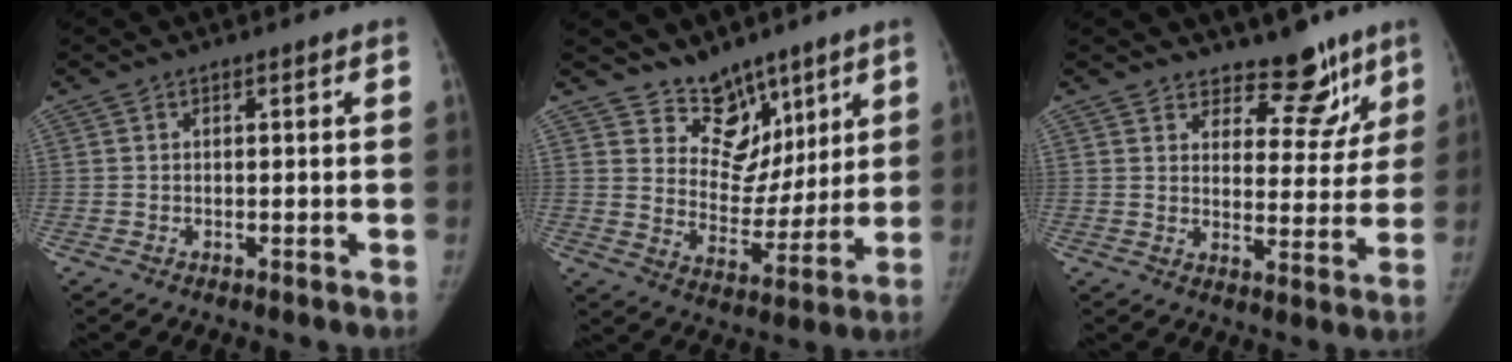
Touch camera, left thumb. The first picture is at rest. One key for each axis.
{"total": 11.5, "fx": 8.4, "fy": 7.2, "fz": 3.0, "tx": -0.001, "ty": -0.061, "tz": 0.153}
{"total": 10.0, "fx": 7.8, "fy": 5.0, "fz": 3.7, "tx": 0.000, "ty": -0.056, "tz": 0.109}